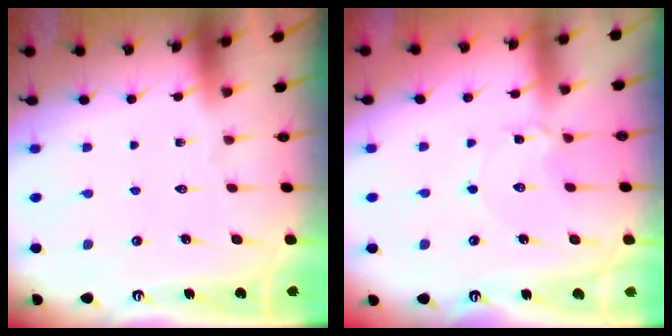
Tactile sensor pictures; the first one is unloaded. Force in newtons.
{"total": 2.3, "press": 2.3, "slide": 0.2}